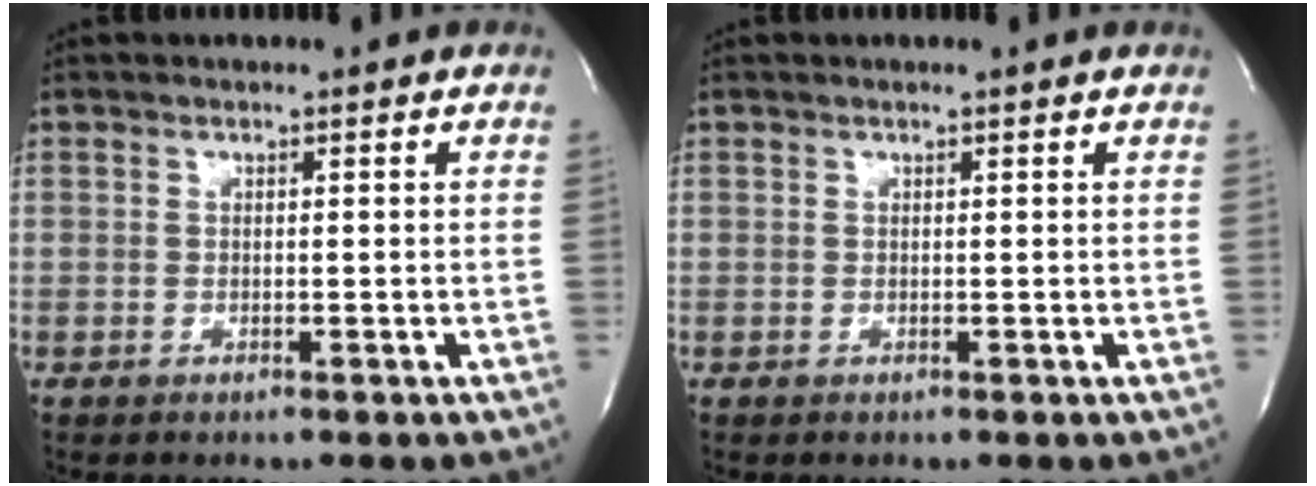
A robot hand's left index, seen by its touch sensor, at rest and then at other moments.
{"total": 0.9, "force": [0.8, -0.2, 0.4], "torque": [-0.012, 0.002, 0.016]}